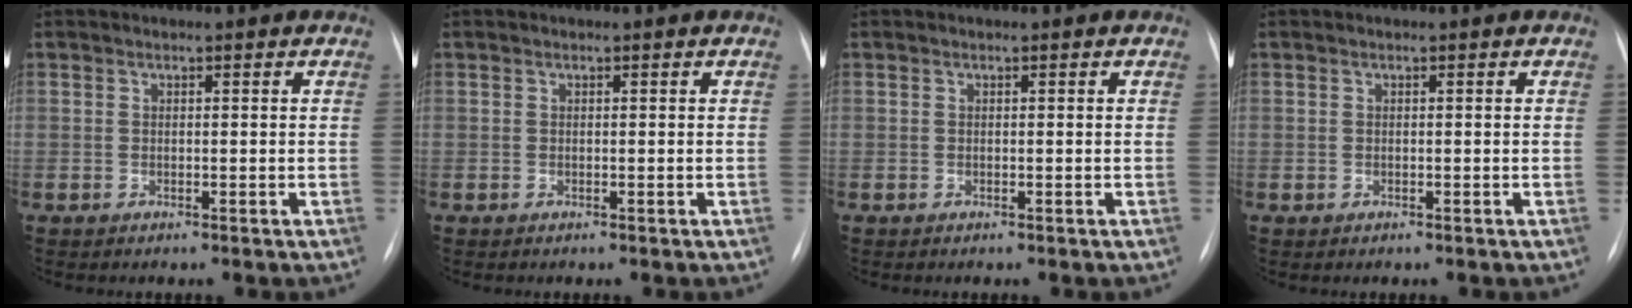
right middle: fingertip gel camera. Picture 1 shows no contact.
{"total": 0.0}
{"total": 0.0}
{"total": 0.0}